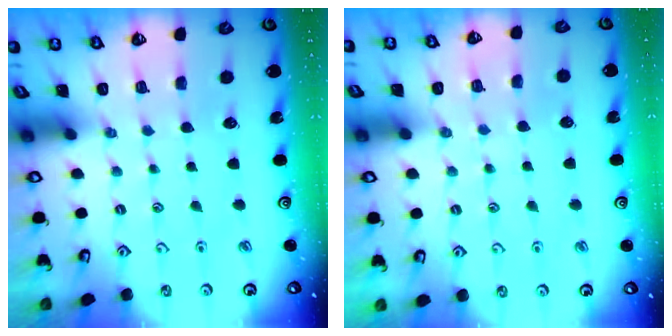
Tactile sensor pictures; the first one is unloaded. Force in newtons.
{"total": 4.7, "press": 4.6, "slide": 0.6}